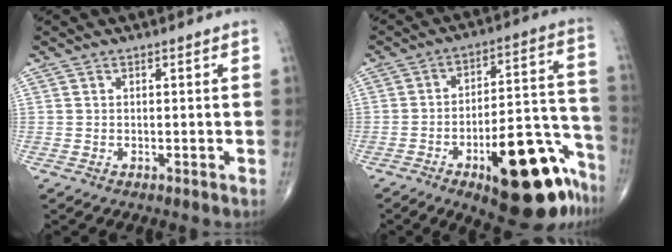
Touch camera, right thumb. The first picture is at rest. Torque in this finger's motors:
{"motor_torque": [3.63, 1.41, 1.21, -1.35, 0.17]}